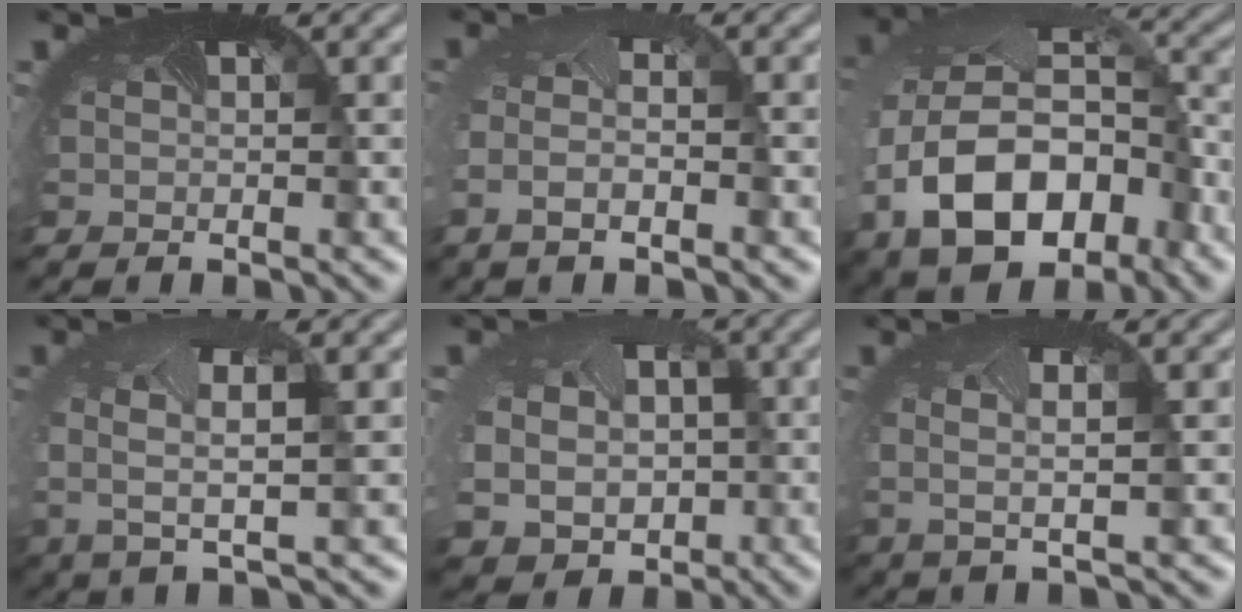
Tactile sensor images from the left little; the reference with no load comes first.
{"total": 2.9, "force": [-1.2, 1.0, 2.4], "torque": [-0.053, -0.015, -0.020]}
{"total": 13.3, "force": [-4.7, 8.6, 9.0], "torque": [-0.196, -0.032, -0.073]}
{"total": 3.0, "force": [-0.1, 0.9, 2.9], "torque": [-0.075, -0.006, -0.006]}
{"total": 10.5, "force": [-1.1, 9.0, 5.4], "torque": [-0.103, -0.041, -0.024]}
{"total": 1.7, "force": [0.2, 0.0, 1.7], "torque": [-0.046, -0.003, 0.001]}